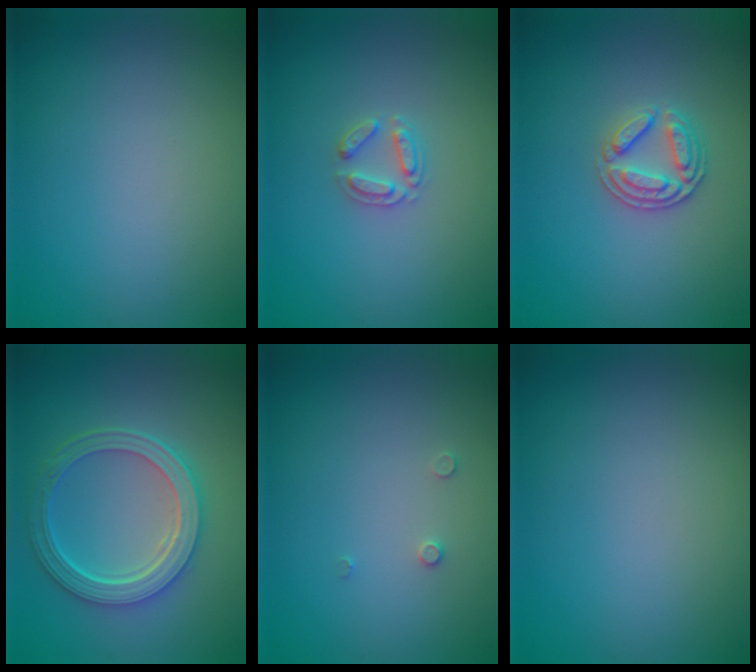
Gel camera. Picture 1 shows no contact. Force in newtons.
{"total": 1.9, "press": 1.9, "slide": 0.3}
{"total": 2.7, "press": 2.7, "slide": 0.6}
{"total": 5.6, "press": 4.1, "slide": 3.8}
{"total": 0.6, "press": 0.6, "slide": 0.2}
{"total": 0.0}